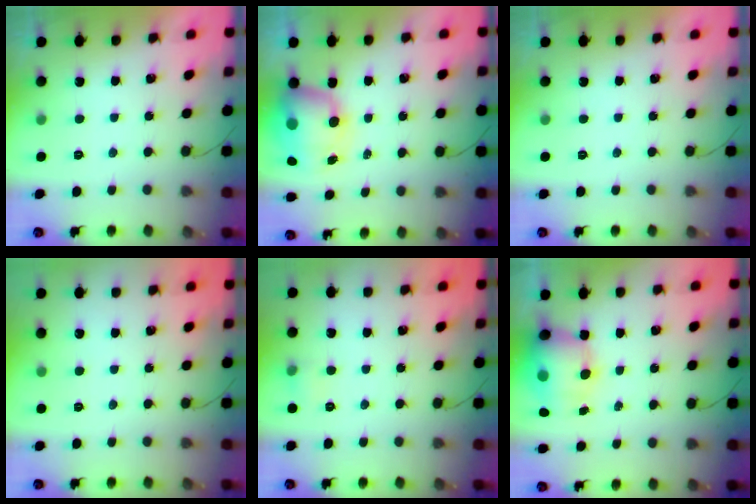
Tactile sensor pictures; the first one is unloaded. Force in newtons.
{"total": 11.8, "press": 11.4, "slide": 2.9}
{"total": 0.0}
{"total": 0.0}
{"total": 5.9, "press": 5.7, "slide": 1.6}
{"total": 11.8, "press": 11.3, "slide": 3.2}